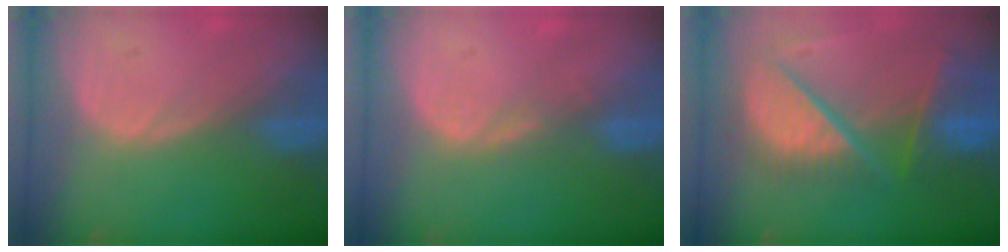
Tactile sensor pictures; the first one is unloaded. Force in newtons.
{"total": 1.9, "press": 1.5, "slide": 1.1}
{"total": 11.7, "press": 9.7, "slide": 6.4}